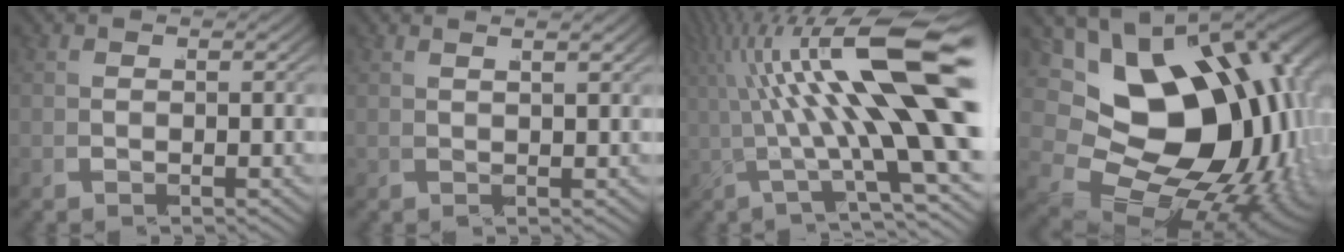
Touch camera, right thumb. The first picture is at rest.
{"total": 1.4, "force": [0.9, -0.1, 1.1], "torque": [-0.026, -0.003, 0.025]}
{"total": 11.7, "force": [1.7, 3.3, 11.1], "torque": [-0.180, 0.005, 0.028]}
{"total": 23.1, "force": [-1.2, 15.9, 16.7], "torque": [-0.308, -0.059, 0.002]}